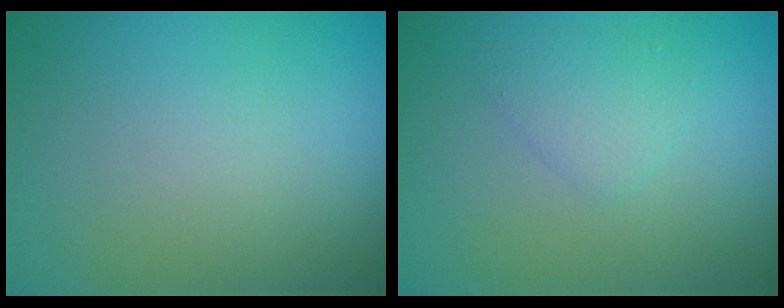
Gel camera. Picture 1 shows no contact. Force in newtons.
{"total": 1.5, "press": 1.5, "slide": 0.1}